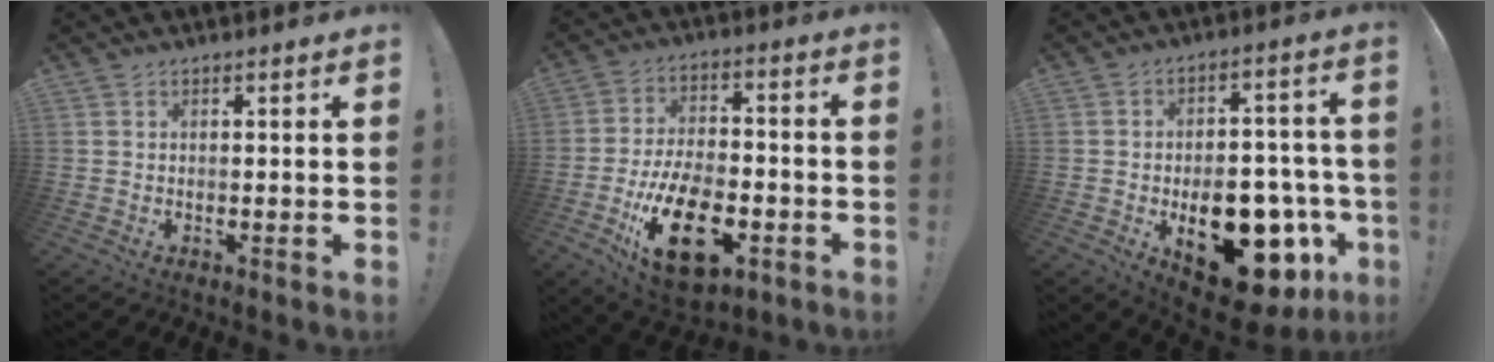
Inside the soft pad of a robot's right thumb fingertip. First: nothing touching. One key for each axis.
{"total": 20.1, "fx": -8.7, "fy": 10.9, "fz": 14.5, "tx": -0.244, "ty": 0.047, "tz": -0.138}
{"total": 21.3, "fx": -8.1, "fy": 12.0, "fz": 15.6, "tx": -0.199, "ty": 0.047, "tz": -0.109}